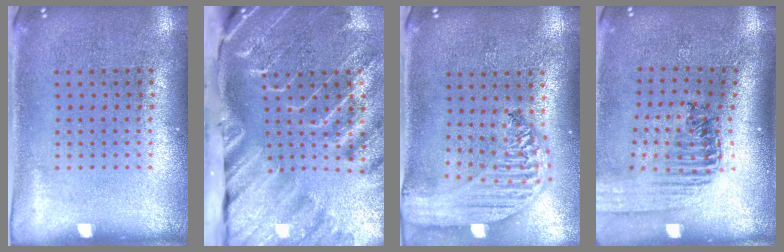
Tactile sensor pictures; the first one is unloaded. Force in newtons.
{"total": 4.4, "press": 3.3, "slide": 2.9}
{"total": 3.0, "press": 2.4, "slide": 1.8}
{"total": 1.5, "press": 1.4, "slide": 0.3}